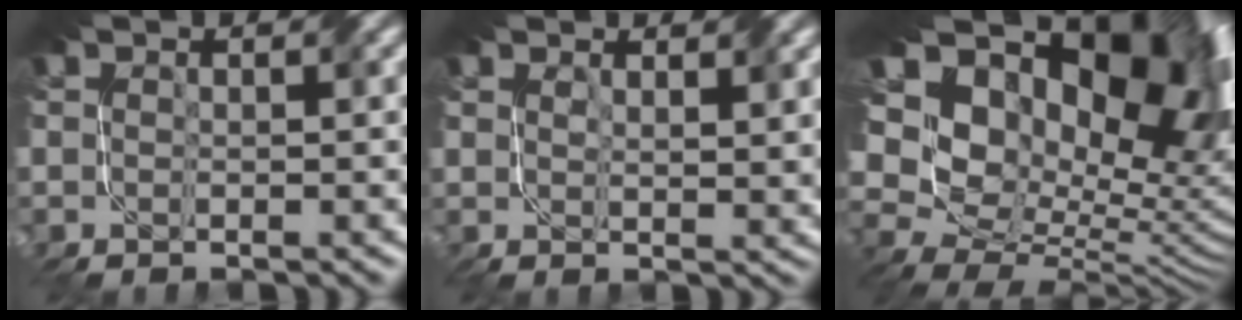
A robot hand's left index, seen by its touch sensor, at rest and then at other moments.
{"total": 2.6, "force": [2.0, 0.8, 1.5], "torque": [-0.033, -0.001, 0.038]}
{"total": 17.9, "force": [5.8, 11.5, 12.5], "torque": [-0.232, 0.029, 0.102]}